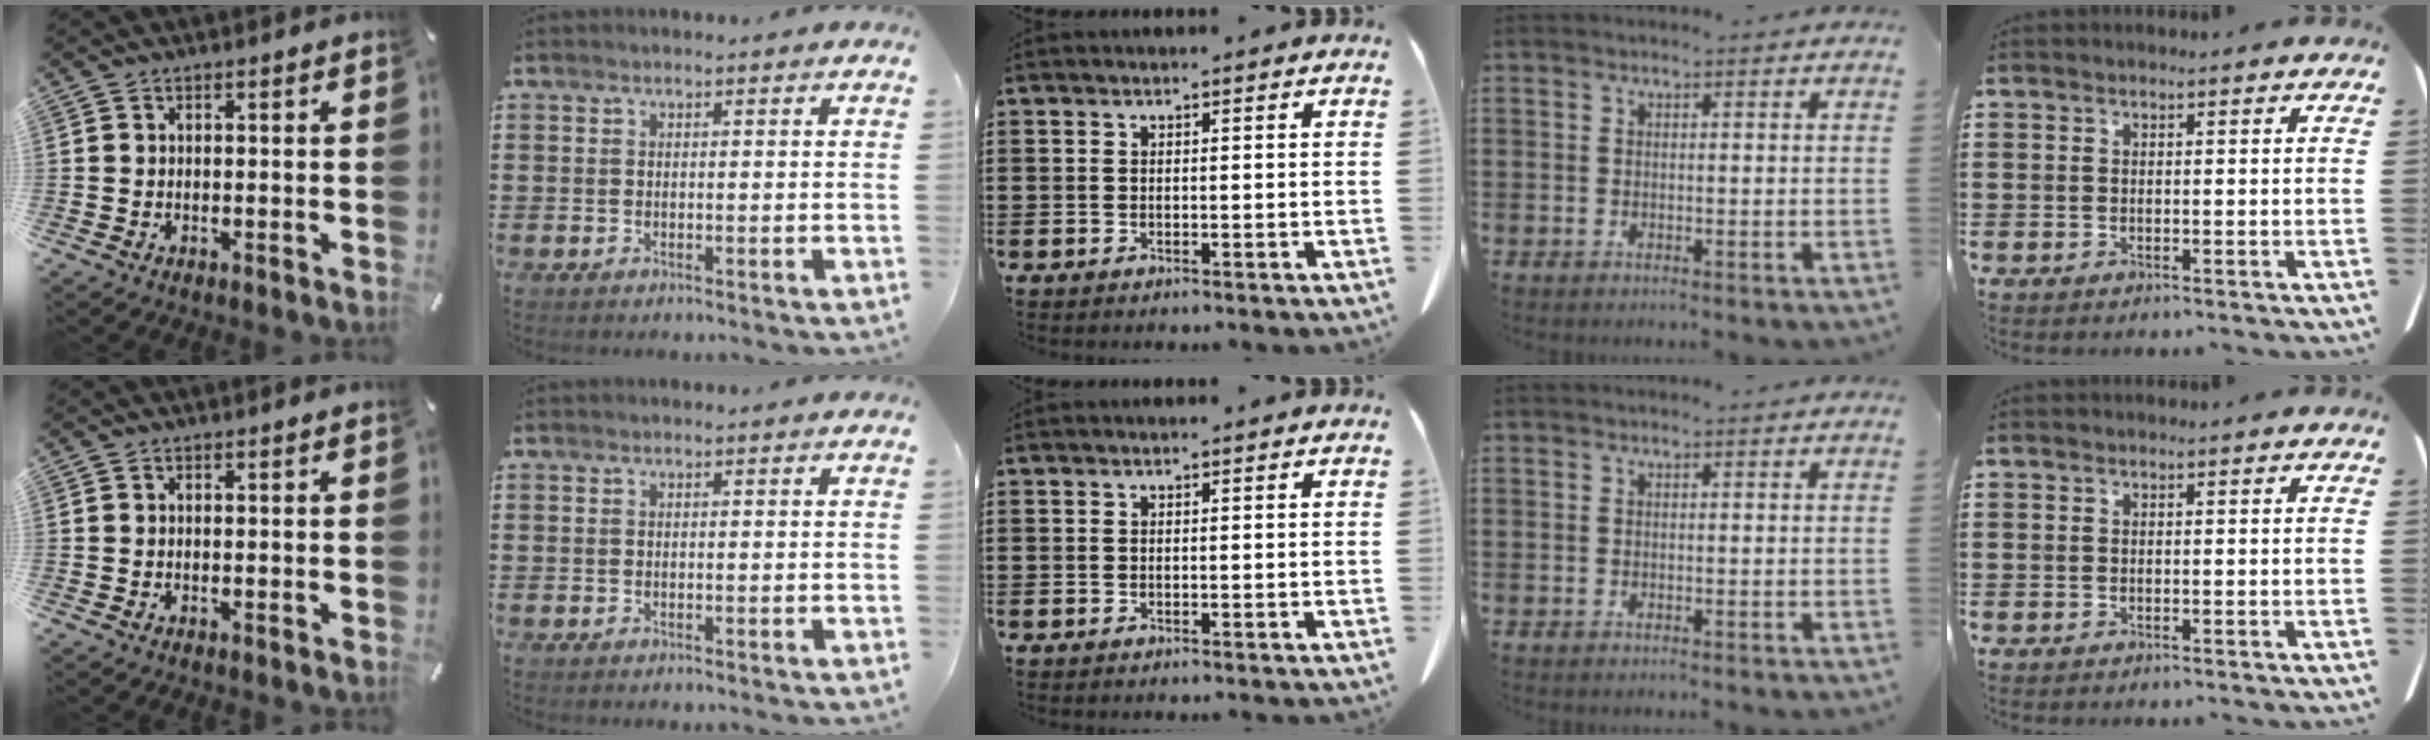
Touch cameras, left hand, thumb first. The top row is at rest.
{}